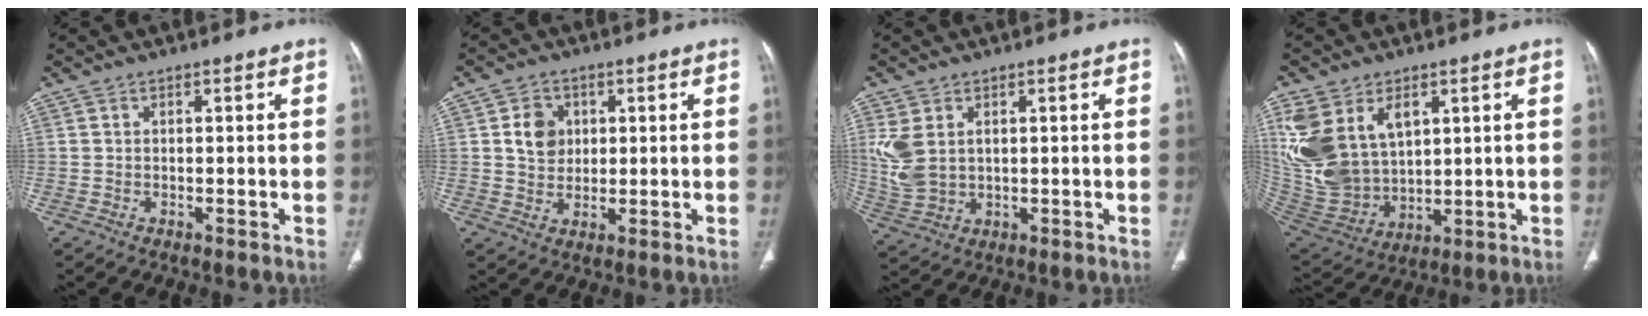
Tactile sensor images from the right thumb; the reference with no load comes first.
{"total": 5.8, "force": [1.4, 4.8, 2.9], "torque": [-0.027, -0.005, 0.025]}
{"total": 8.0, "force": [1.9, 5.6, 5.4], "torque": [-0.124, -0.005, 0.054]}
{"total": 19.9, "force": [6.6, 13.4, 13.2], "torque": [-0.277, -0.015, 0.155]}